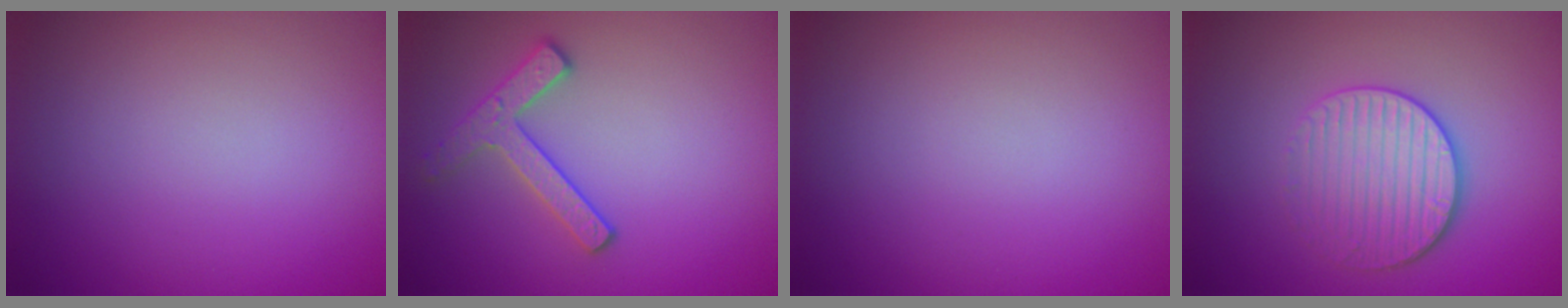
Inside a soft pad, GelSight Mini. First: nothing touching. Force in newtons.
{"total": 2.5, "press": 2.4, "slide": 0.5}
{"total": 0.0}
{"total": 3.4, "press": 3.2, "slide": 1.2}